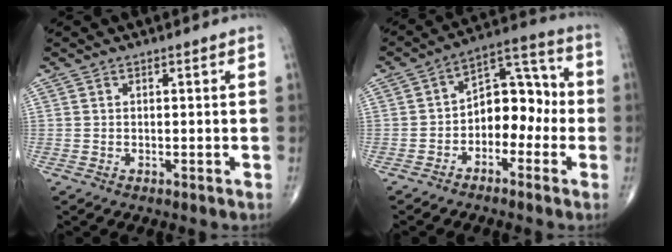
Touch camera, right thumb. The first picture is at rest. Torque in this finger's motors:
{"motor_torque": [0.09, 0.26, 0.68, -0.16, 0.14]}